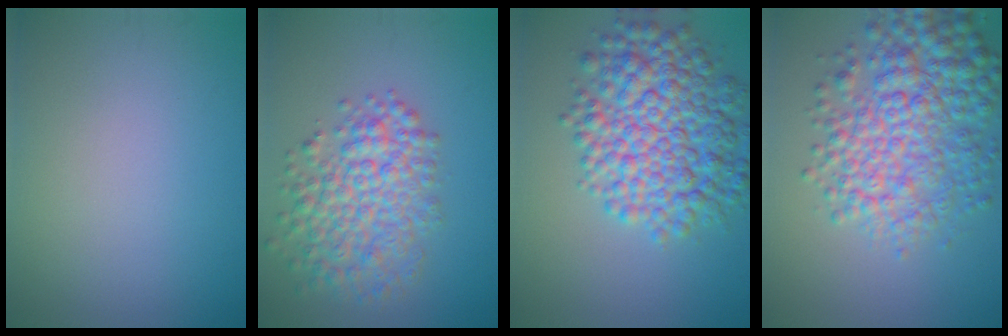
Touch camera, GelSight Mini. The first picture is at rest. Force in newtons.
{"total": 5.9, "press": 5.9, "slide": 0.2}
{"total": 8.9, "press": 8.9, "slide": 0.1}
{"total": 7.9, "press": 7.9, "slide": 0.1}